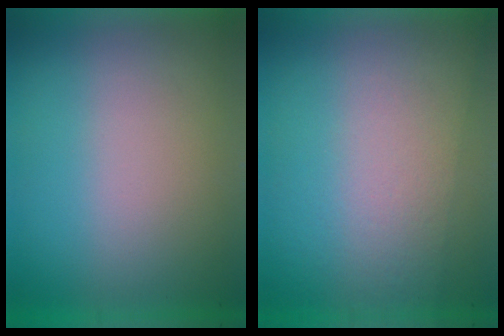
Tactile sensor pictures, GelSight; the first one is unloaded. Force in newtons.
{"total": 2.8}